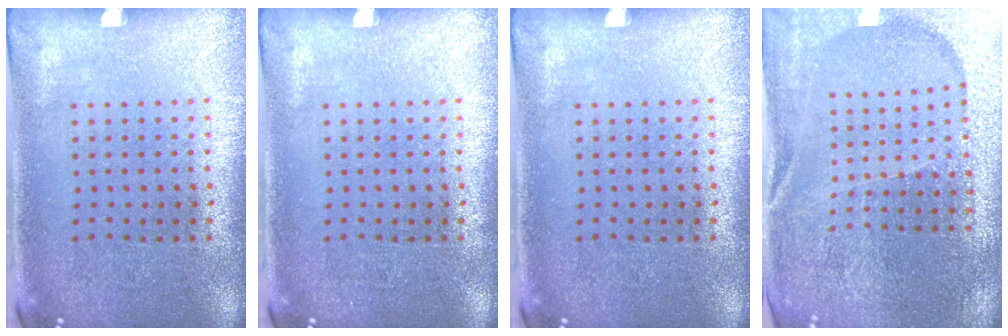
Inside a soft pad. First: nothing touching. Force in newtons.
{"total": 0.0}
{"total": 0.0}
{"total": 3.6, "press": 3.6, "slide": 0.6}